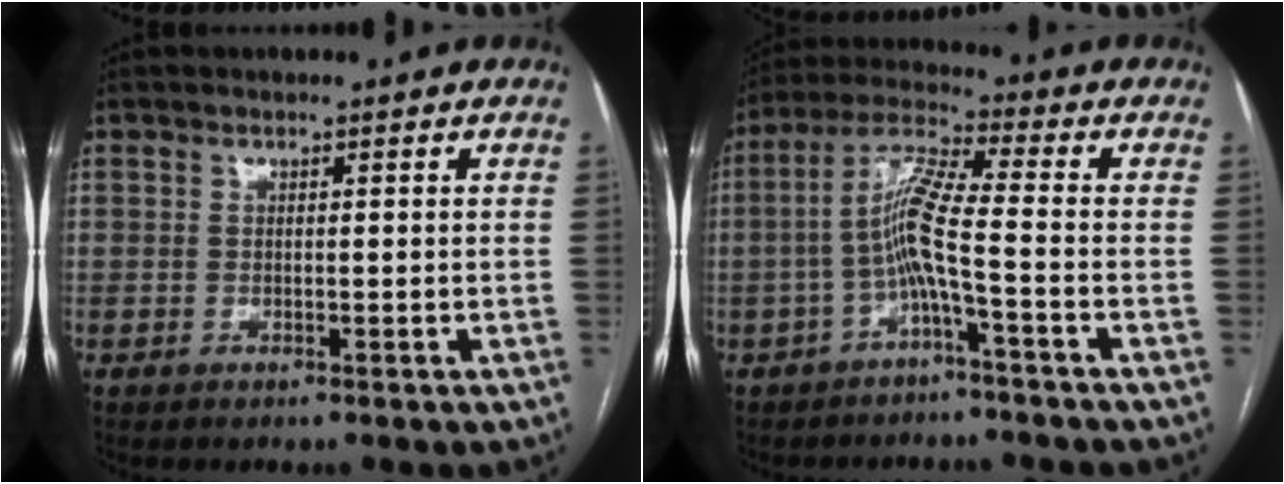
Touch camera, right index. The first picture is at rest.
{"total": 7.2, "force": [-2.1, -0.3, 6.9], "torque": [-0.139, 0.020, -0.041]}